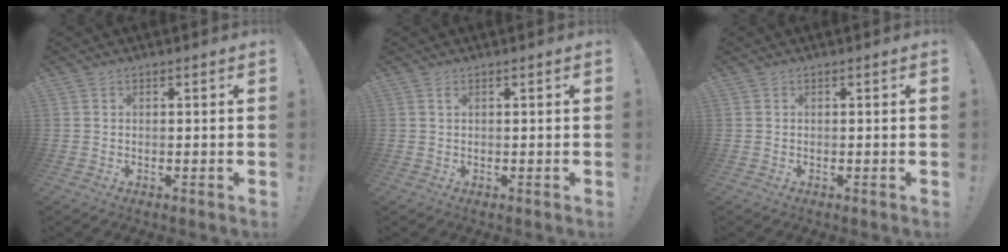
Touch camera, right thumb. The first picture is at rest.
{"total": 0.6, "force": [0.3, 0.1, 0.5], "torque": [-0.005, -0.001, 0.003]}
{"total": 0.0}